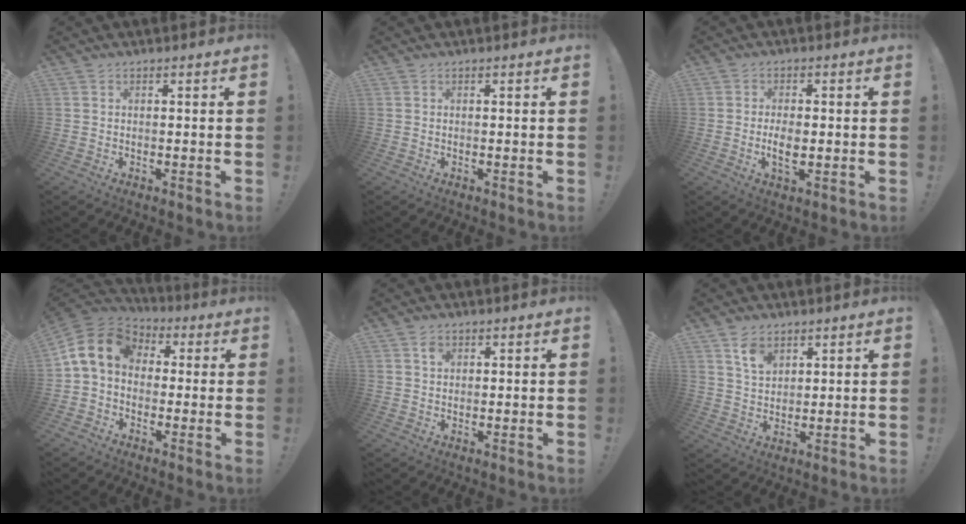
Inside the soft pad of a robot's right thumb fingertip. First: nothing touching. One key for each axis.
{"total": 0.0}
{"total": 4.8, "fx": -0.7, "fy": 2.2, "fz": 4.2, "tx": -0.070, "ty": -0.002, "tz": -0.017}
{"total": 11.6, "fx": 1.9, "fy": 8.4, "fz": 7.8, "tx": -0.143, "ty": 0.013, "tz": 0.041}
{"total": 2.1, "fx": 1.0, "fy": 1.5, "fz": 1.1, "tx": -0.011, "ty": -0.001, "tz": 0.014}
{"total": 6.4, "fx": 4.1, "fy": 4.0, "fz": 3.1, "tx": -0.044, "ty": -0.019, "tz": 0.074}